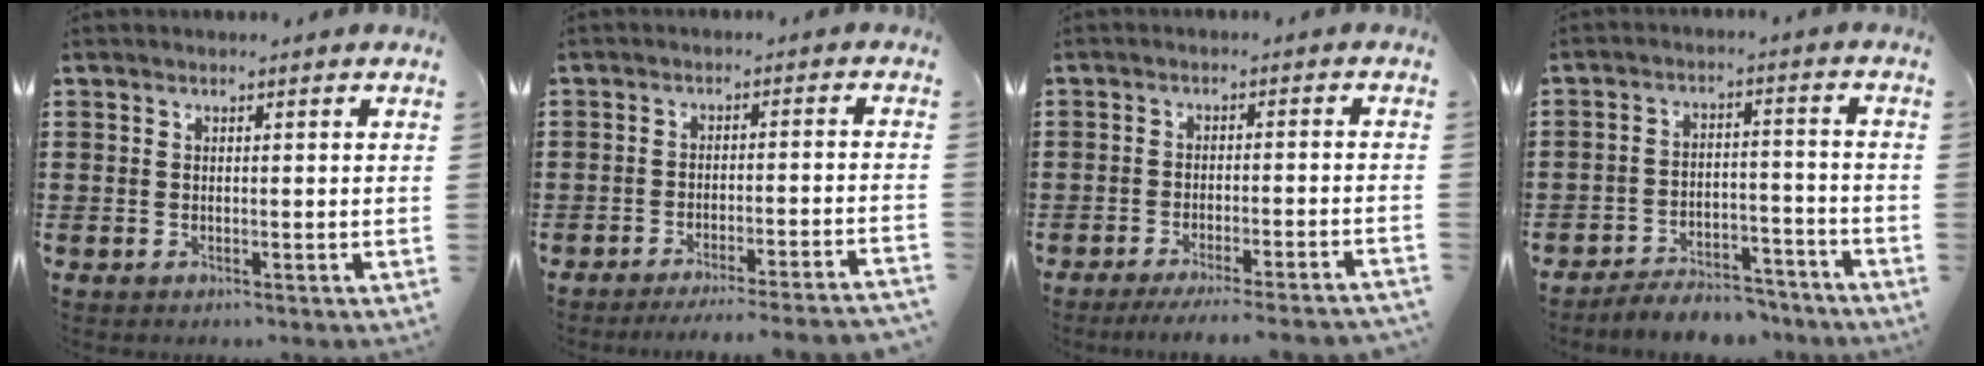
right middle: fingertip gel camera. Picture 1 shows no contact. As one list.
[{"total": 3.5, "force": [-3.2, -0.7, 1.3], "torque": [-0.021, -0.008, -0.065]}, {"total": 3.6, "force": [-3.2, -0.5, 1.5], "torque": [-0.024, -0.008, -0.061]}, {"total": 5.2, "force": [-5.1, 0.7, 0.7], "torque": [-0.011, 0.012, -0.102]}]